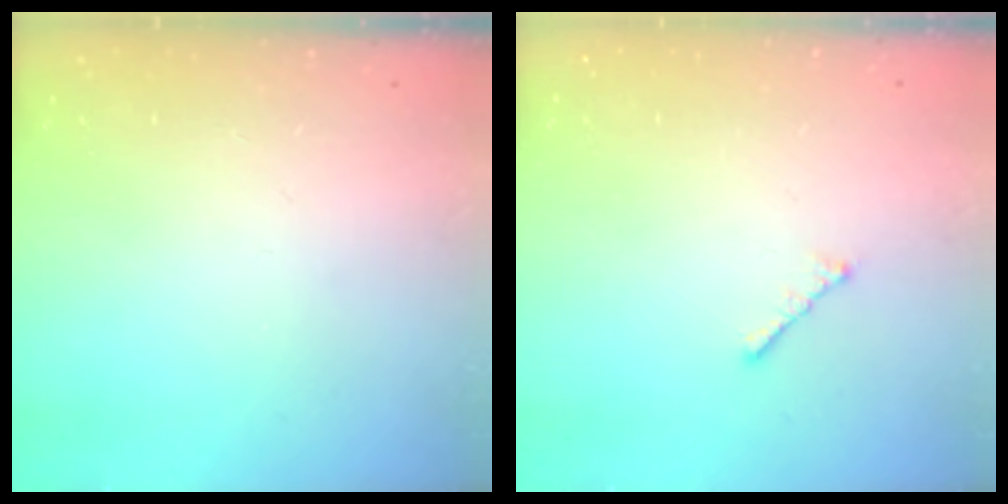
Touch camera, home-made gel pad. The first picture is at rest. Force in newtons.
{"total": 1.7, "press": 1.6, "slide": 0.5}